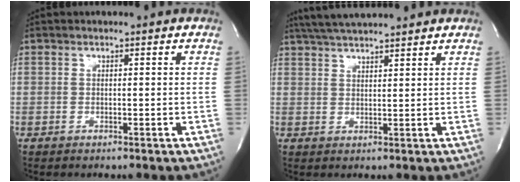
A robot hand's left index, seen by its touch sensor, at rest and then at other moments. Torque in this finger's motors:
{"motor_torque": [0.01, -0.11, 0.50, 0.13]}